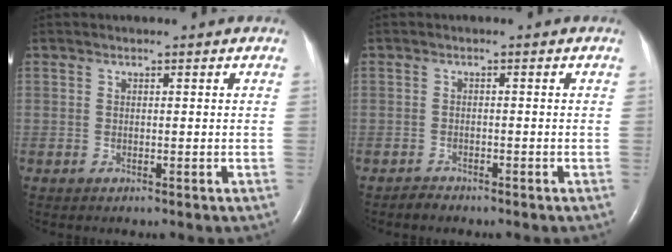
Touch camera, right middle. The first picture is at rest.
{"total": 1.1, "force": [-1.1, 0.3, 0.0], "torque": [-0.005, -0.001, -0.020]}